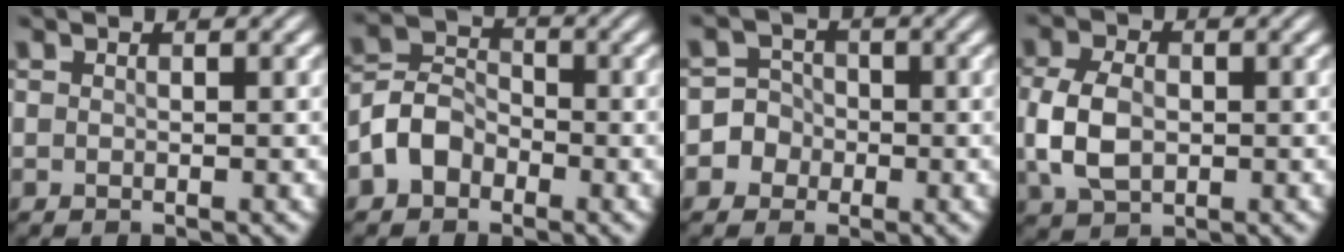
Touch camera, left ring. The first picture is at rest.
{"total": 3.7, "force": [-1.8, 2.8, 1.7], "torque": [-0.034, 0.010, -0.045]}
{"total": 4.0, "force": [-1.4, 3.7, 0.4], "torque": [0.023, 0.011, -0.042]}
{"total": 4.9, "force": [-0.3, 3.5, 3.5], "torque": [-0.083, -0.002, -0.007]}